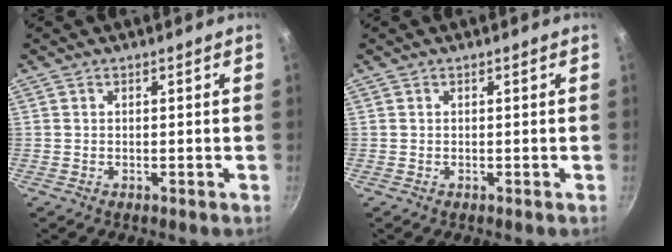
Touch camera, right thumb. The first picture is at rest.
{"total": 0.0}